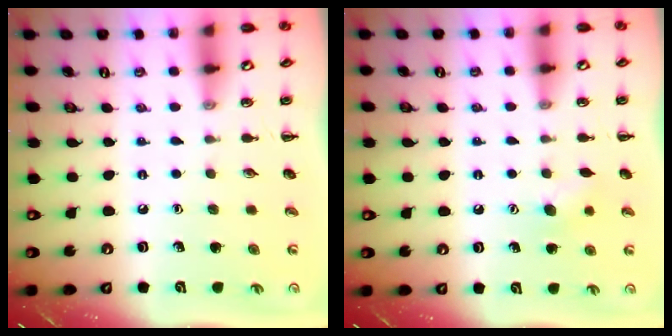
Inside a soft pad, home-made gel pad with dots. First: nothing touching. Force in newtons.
{"total": 7.2, "press": 7.1, "slide": 1.4}